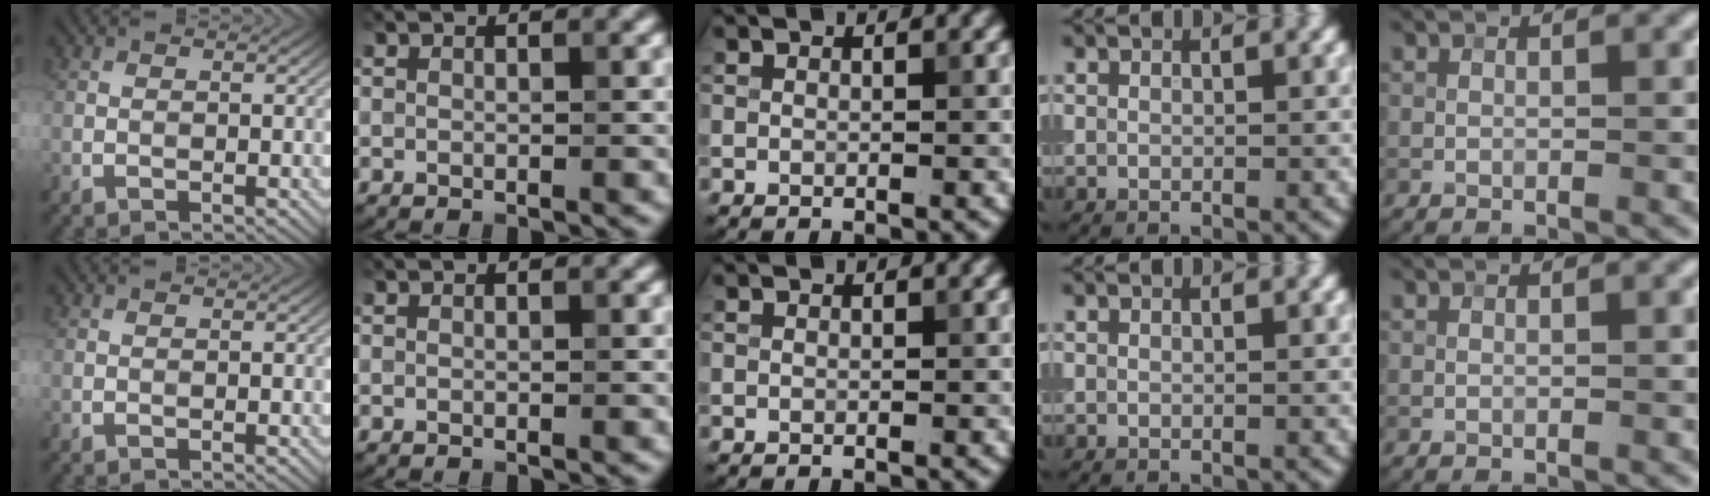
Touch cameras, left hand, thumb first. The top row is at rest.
{}